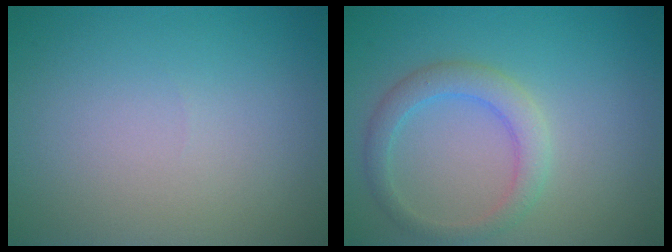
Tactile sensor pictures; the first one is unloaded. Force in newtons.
{"total": 2.9, "press": 2.9, "slide": 0.1}